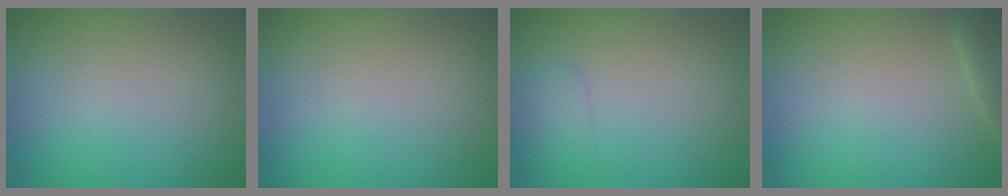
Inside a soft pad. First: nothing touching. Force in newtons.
{"total": 0.0}
{"total": 1.4, "press": 1.4, "slide": 0.1}
{"total": 2.2, "press": 2.2, "slide": 0.3}